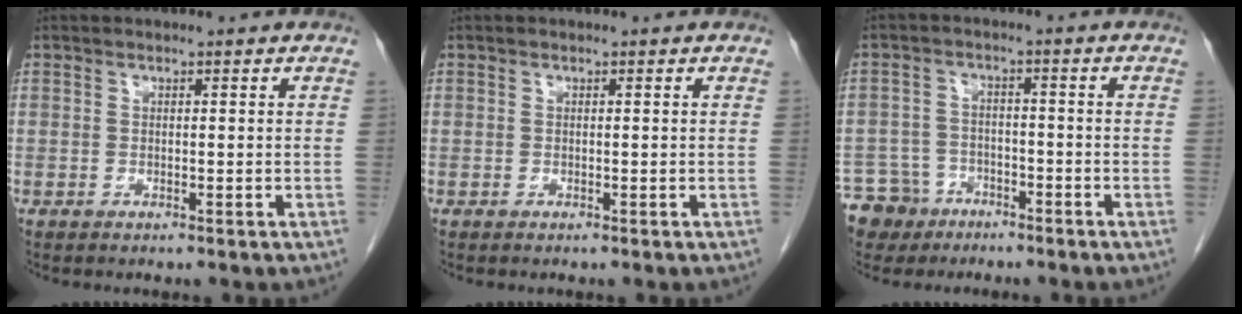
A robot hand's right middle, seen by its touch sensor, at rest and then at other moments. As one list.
[{"total": 0.0}, {"total": 6.7, "force": [-4.8, 4.8, 0.3], "torque": [-0.007, 0.003, -0.084]}]